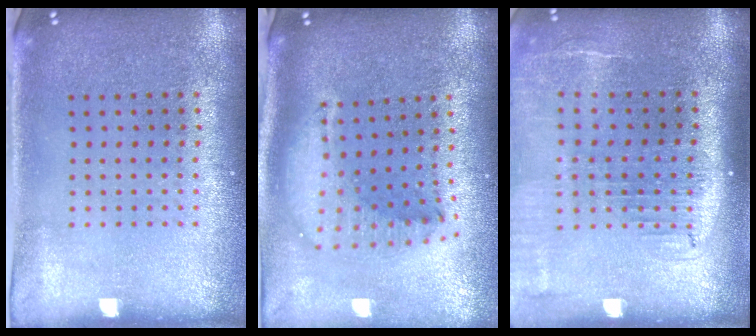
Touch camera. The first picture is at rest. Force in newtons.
{"total": 2.1, "press": 1.6, "slide": 1.3}
{"total": 2.0, "press": 1.6, "slide": 1.2}